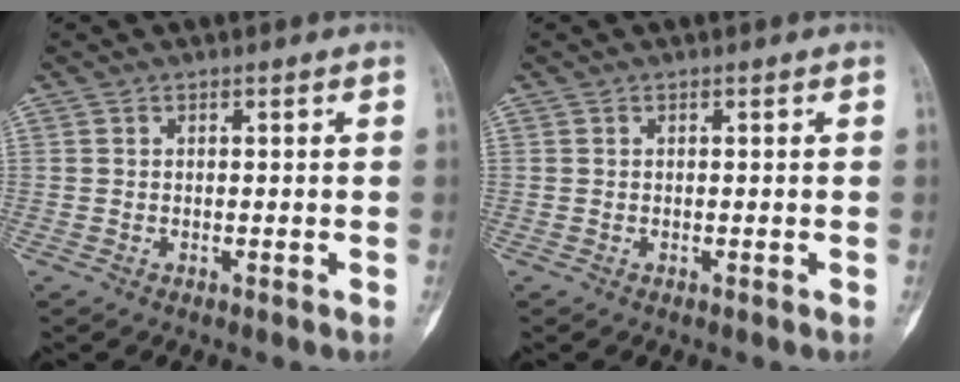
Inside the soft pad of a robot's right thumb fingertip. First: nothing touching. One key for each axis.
{"total": 0.0}